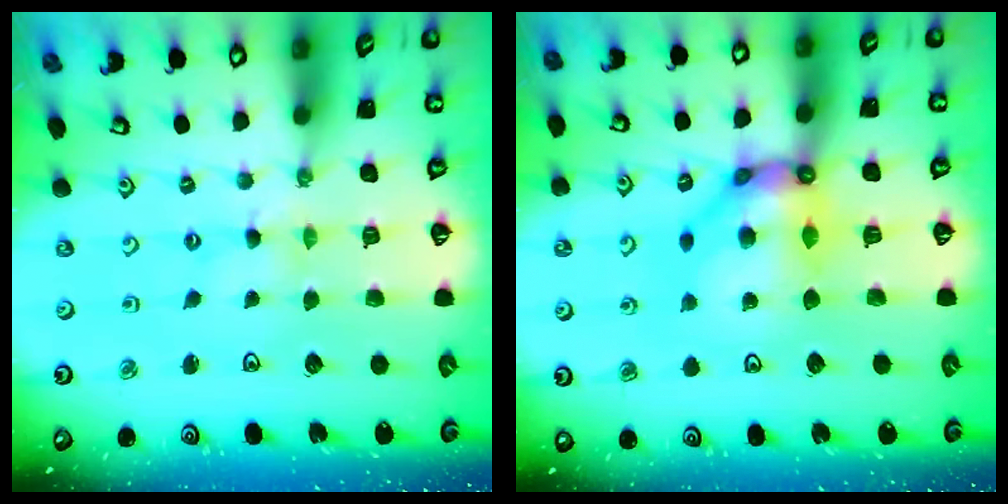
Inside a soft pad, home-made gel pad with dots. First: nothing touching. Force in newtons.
{"total": 11.9, "press": 11.9, "slide": 1.0}